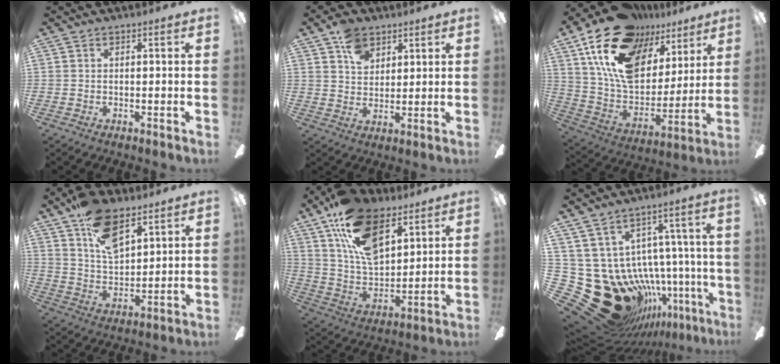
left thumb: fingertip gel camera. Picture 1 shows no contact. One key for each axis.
{"total": 8.0, "fx": 4.8, "fy": 5.4, "fz": 3.5, "tx": -0.053, "ty": -0.007, "tz": 0.087}
{"total": 23.2, "fx": 13.8, "fy": 12.7, "fz": 13.6, "tx": -0.250, "ty": -0.074, "tz": 0.250}
{"total": 13.8, "fx": 8.6, "fy": 6.9, "fz": 8.2, "tx": -0.137, "ty": -0.032, "tz": 0.156}
{"total": 19.2, "fx": 10.7, "fy": 10.3, "fz": 12.2, "tx": -0.228, "ty": -0.039, "tz": 0.195}
{"total": 22.5, "fx": -7.4, "fy": 16.5, "fz": 13.5, "tx": -0.263, "ty": -0.007, "tz": -0.055}